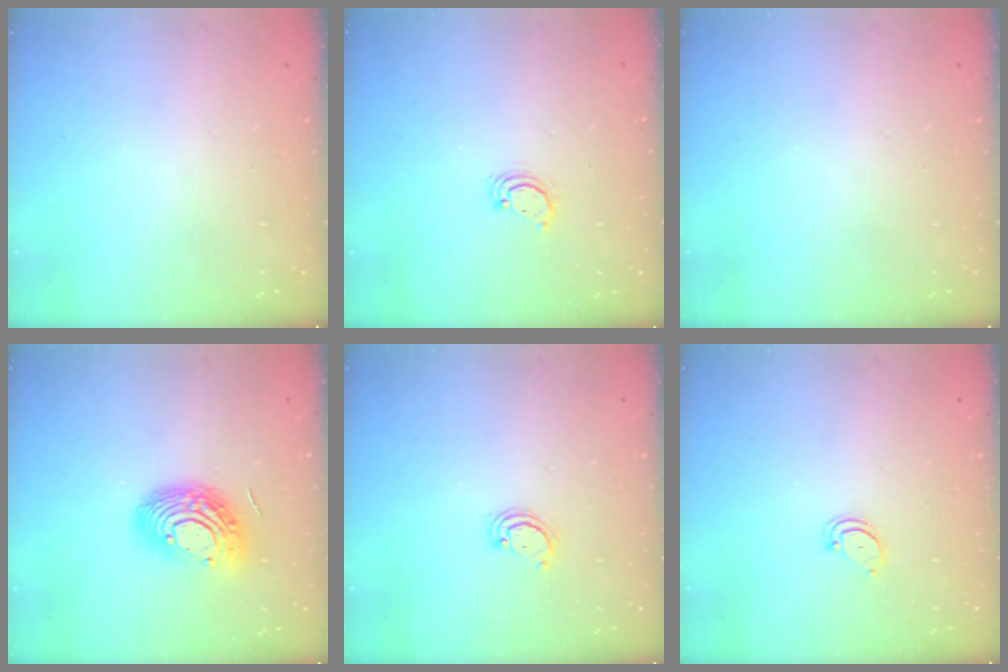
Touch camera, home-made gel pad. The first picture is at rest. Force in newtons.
{"total": 2.2, "press": 2.2, "slide": 0.3}
{"total": 0.0}
{"total": 13.3, "press": 13.3, "slide": 1.0}
{"total": 2.5, "press": 2.4, "slide": 0.2}
{"total": 3.0, "press": 3.0, "slide": 0.3}